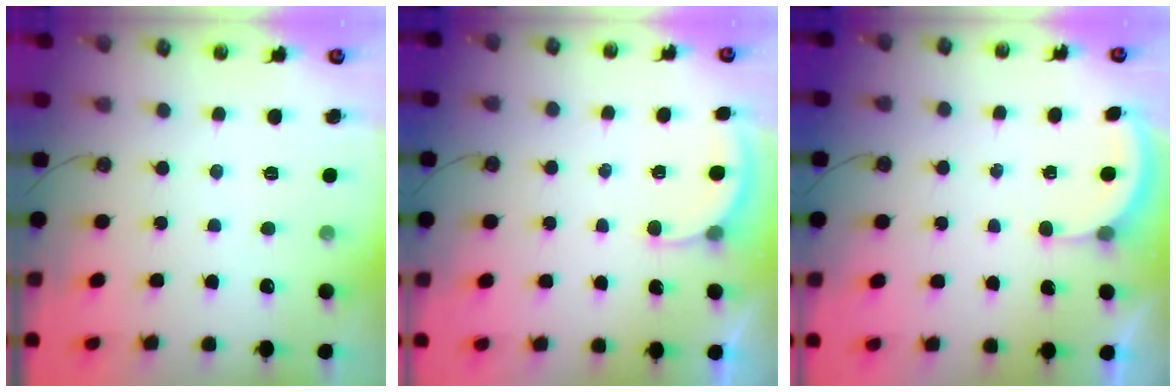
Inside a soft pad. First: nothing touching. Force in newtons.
{"total": 2.9, "press": 2.9, "slide": 0.3}
{"total": 1.6, "press": 1.6, "slide": 0.3}